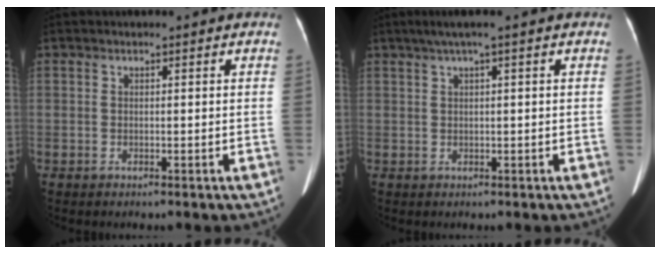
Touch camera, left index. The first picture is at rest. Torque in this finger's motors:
{"motor_torque": [0.10, 0.22, -0.20, 0.07]}